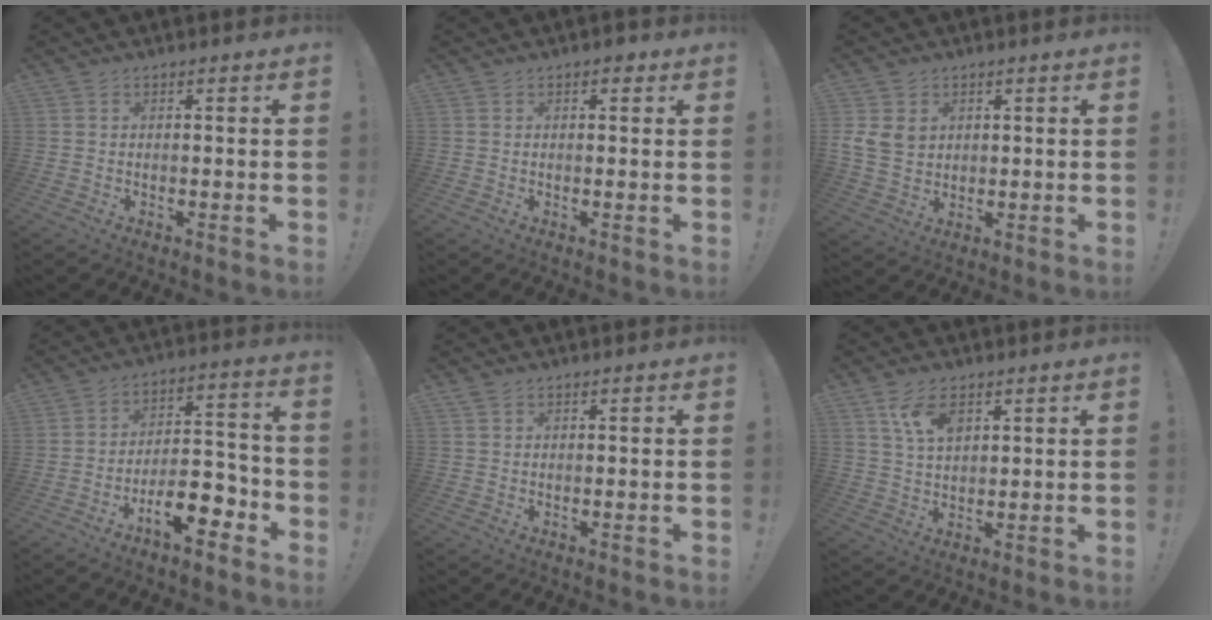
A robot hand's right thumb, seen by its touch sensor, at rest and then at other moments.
{"total": 1.4, "force": [0.8, 1.0, 0.7], "torque": [-0.007, 0.000, 0.012]}
{"total": 7.1, "force": [2.5, 5.9, 3.2], "torque": [-0.057, -0.004, 0.051]}
{"total": 12.9, "force": [-7.6, 5.1, 9.2], "torque": [-0.121, 0.052, -0.124]}
{"total": 0.7, "force": [0.5, 0.3, 0.4], "torque": [-0.008, 0.001, 0.009]}
{"total": 7.5, "force": [3.9, 4.0, 4.9], "torque": [-0.081, -0.014, 0.072]}